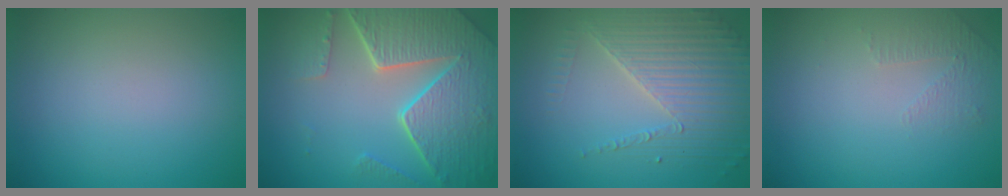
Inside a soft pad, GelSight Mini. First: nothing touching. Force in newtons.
{"total": 7.8, "press": 5.6, "slide": 5.4}
{"total": 4.7, "press": 4.0, "slide": 2.5}
{"total": 1.1, "press": 0.6, "slide": 1.0}